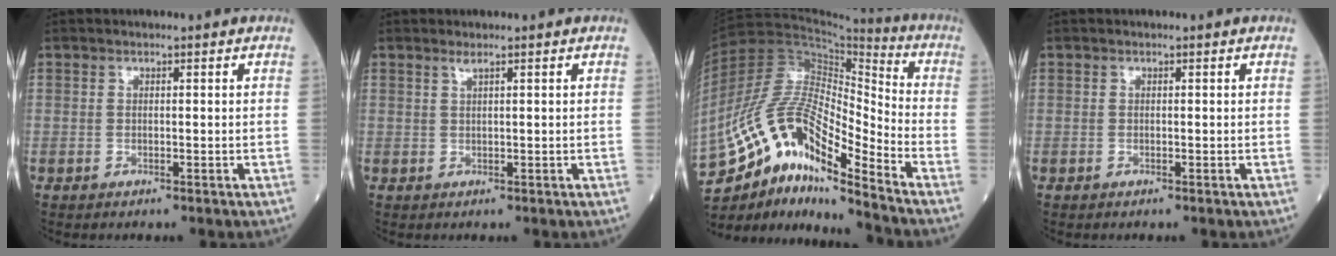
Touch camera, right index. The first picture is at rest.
{"total": 0.8, "force": [0.6, -0.2, 0.5], "torque": [-0.018, -0.001, 0.016]}
{"total": 18.6, "force": [-12.5, 3.8, 13.2], "torque": [-0.270, 0.019, -0.223]}
{"total": 0.0}